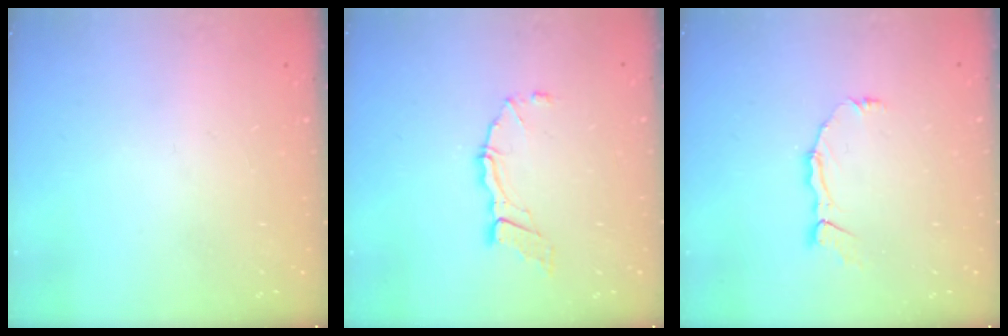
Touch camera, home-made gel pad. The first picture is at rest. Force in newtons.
{"total": 8.3, "press": 8.2, "slide": 0.6}
{"total": 4.3, "press": 4.3, "slide": 0.2}